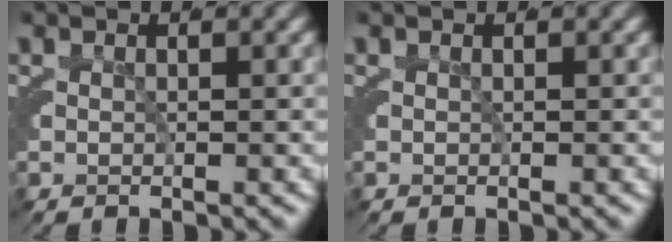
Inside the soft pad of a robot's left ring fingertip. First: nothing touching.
{"total": 0.0}